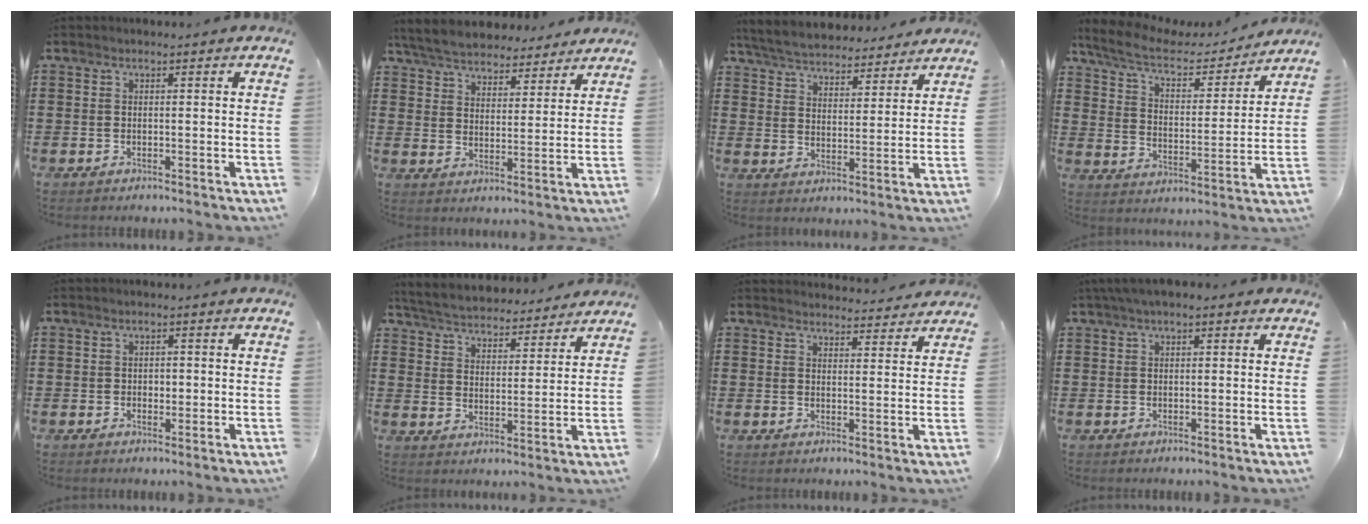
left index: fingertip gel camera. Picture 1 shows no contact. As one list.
[{"total": 5.6, "force": [5.4, 1.1, 1.0], "torque": [-0.047, -0.024, 0.094]}, {"total": 5.4, "force": [5.4, 0.5, 0.7], "torque": [-0.042, -0.032, 0.092]}, {"total": 7.4, "force": [6.1, 2.0, 3.6], "torque": [-0.096, -0.029, 0.104]}, {"total": 1.1, "force": [0.1, 0.9, 0.7], "torque": [-0.017, 0.008, -0.001]}, {"total": 4.6, "force": [4.5, 0.3, 0.2], "torque": [-0.031, -0.034, 0.075]}, {"total": 3.5, "force": [3.5, 0.1, 0.2], "torque": [-0.006, -0.021, 0.063]}, {"total": 2.2, "force": [1.4, 0.8, 1.6], "torque": [-0.033, 0.007, 0.024]}]